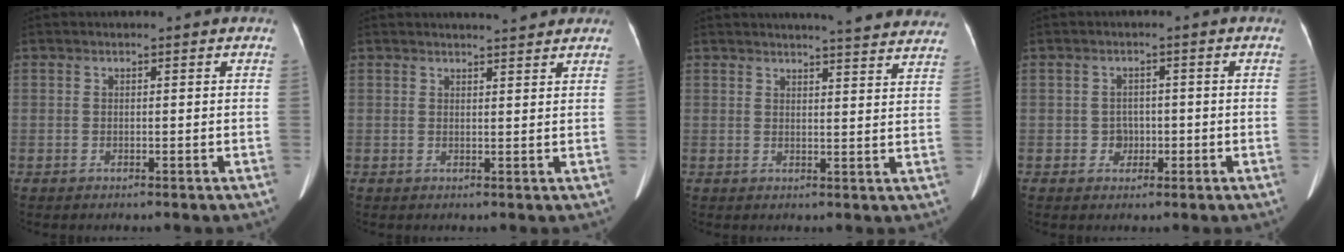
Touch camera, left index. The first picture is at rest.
{"total": 4.7, "force": [4.3, 0.4, 1.7], "torque": [-0.025, 0.009, 0.049]}
{"total": 16.2, "force": [15.2, 1.2, 5.5], "torque": [-0.059, -0.026, 0.163]}
{"total": 2.3, "force": [-0.7, 2.0, 0.8], "torque": [-0.009, 0.006, -0.008]}